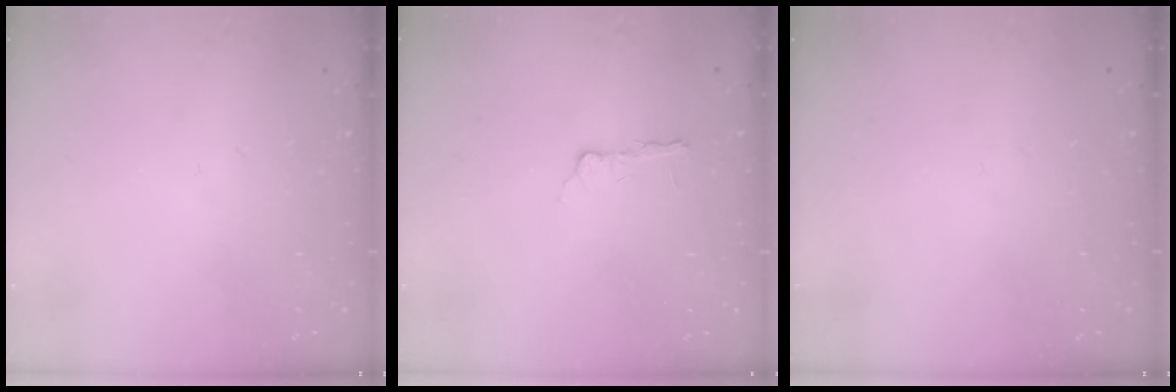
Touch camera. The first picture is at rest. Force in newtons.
{"total": 2.2, "press": 2.1, "slide": 0.4}
{"total": 0.0}